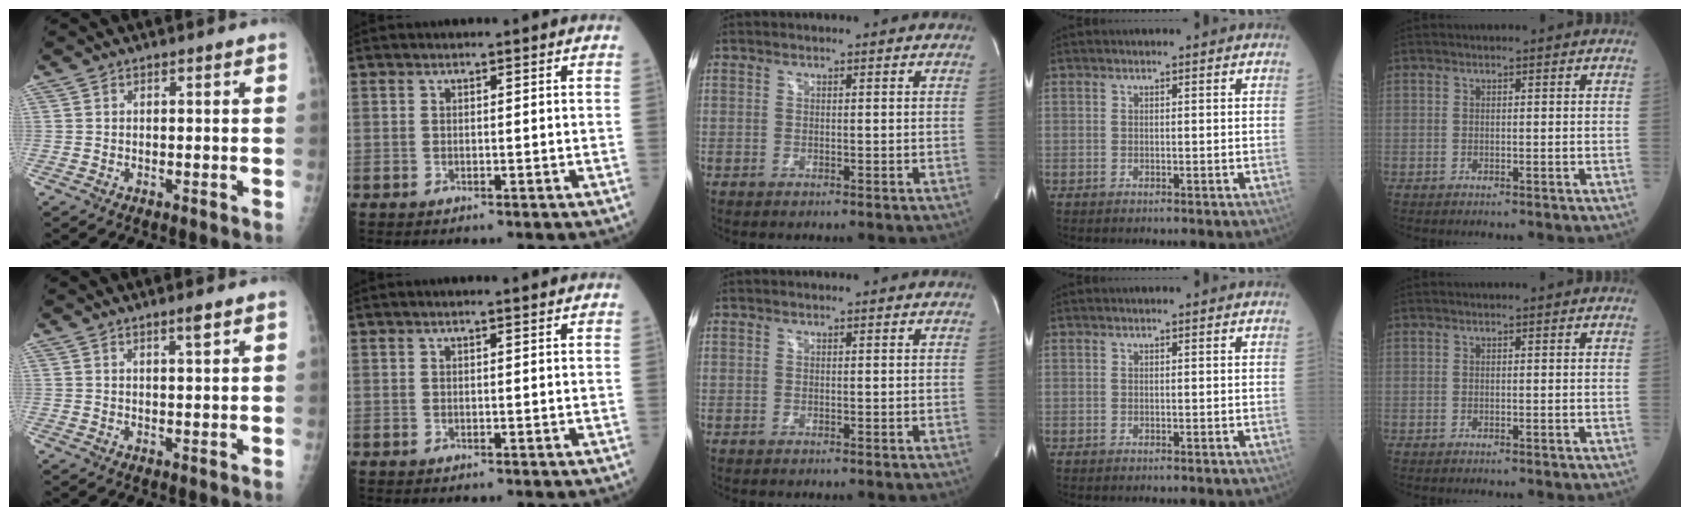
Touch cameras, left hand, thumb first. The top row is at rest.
{"thumb": {"total": 1.9, "force": [1.3, 0.1, 1.4], "torque": [-0.021, -0.010, 0.023]}, "index": {"total": 1.0, "force": [0.8, -0.1, 0.6], "torque": [-0.012, 0.007, 0.014]}}